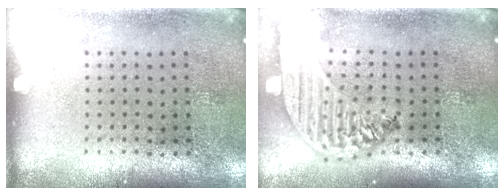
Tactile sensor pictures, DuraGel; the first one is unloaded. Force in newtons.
{"total": 2.8, "press": 2.2, "slide": 1.6}